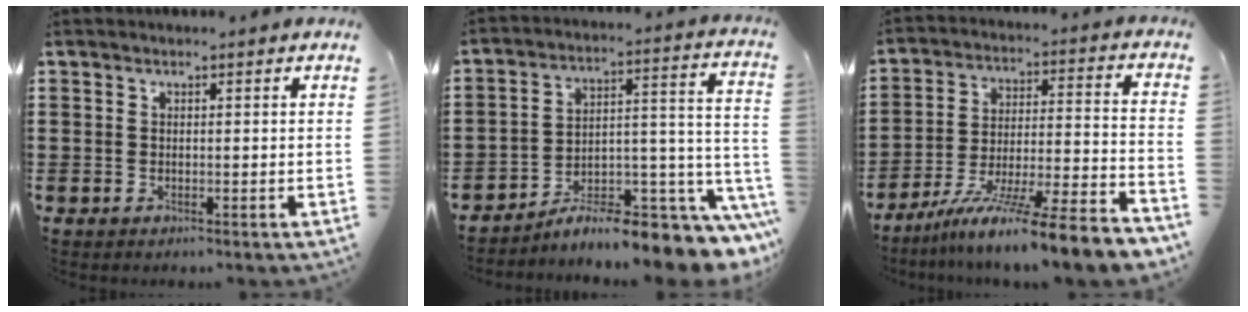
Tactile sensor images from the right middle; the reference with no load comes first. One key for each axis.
{"total": 7.5, "fx": -6.5, "fy": 1.7, "fz": 3.3, "tx": -0.042, "ty": -0.005, "tz": -0.120}
{"total": 10.7, "fx": -8.8, "fy": -1.3, "fz": 6.0, "tx": -0.098, "ty": -0.004, "tz": -0.172}